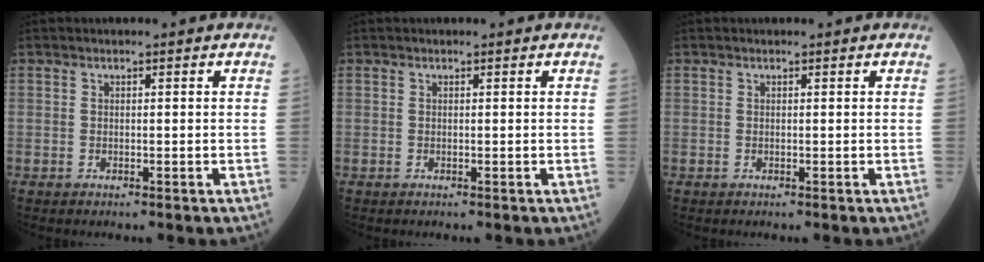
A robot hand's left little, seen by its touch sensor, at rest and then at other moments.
{"total": 0.0}
{"total": 0.0}